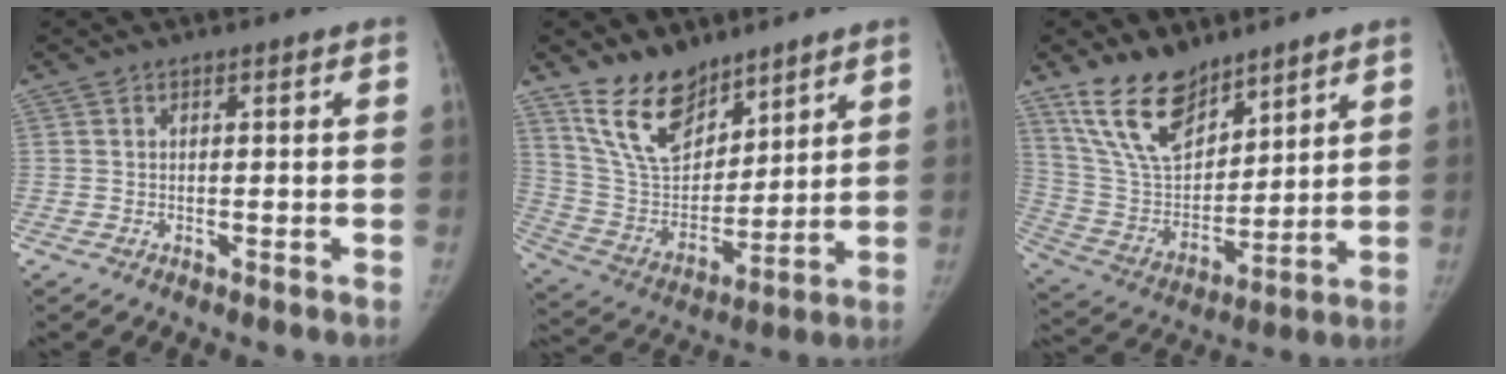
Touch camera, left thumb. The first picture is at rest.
{"total": 14.6, "force": [10.7, 7.5, 6.5], "torque": [-0.083, -0.065, 0.216]}
{"total": 15.3, "force": [11.2, 7.4, 7.5], "torque": [-0.103, -0.059, 0.226]}